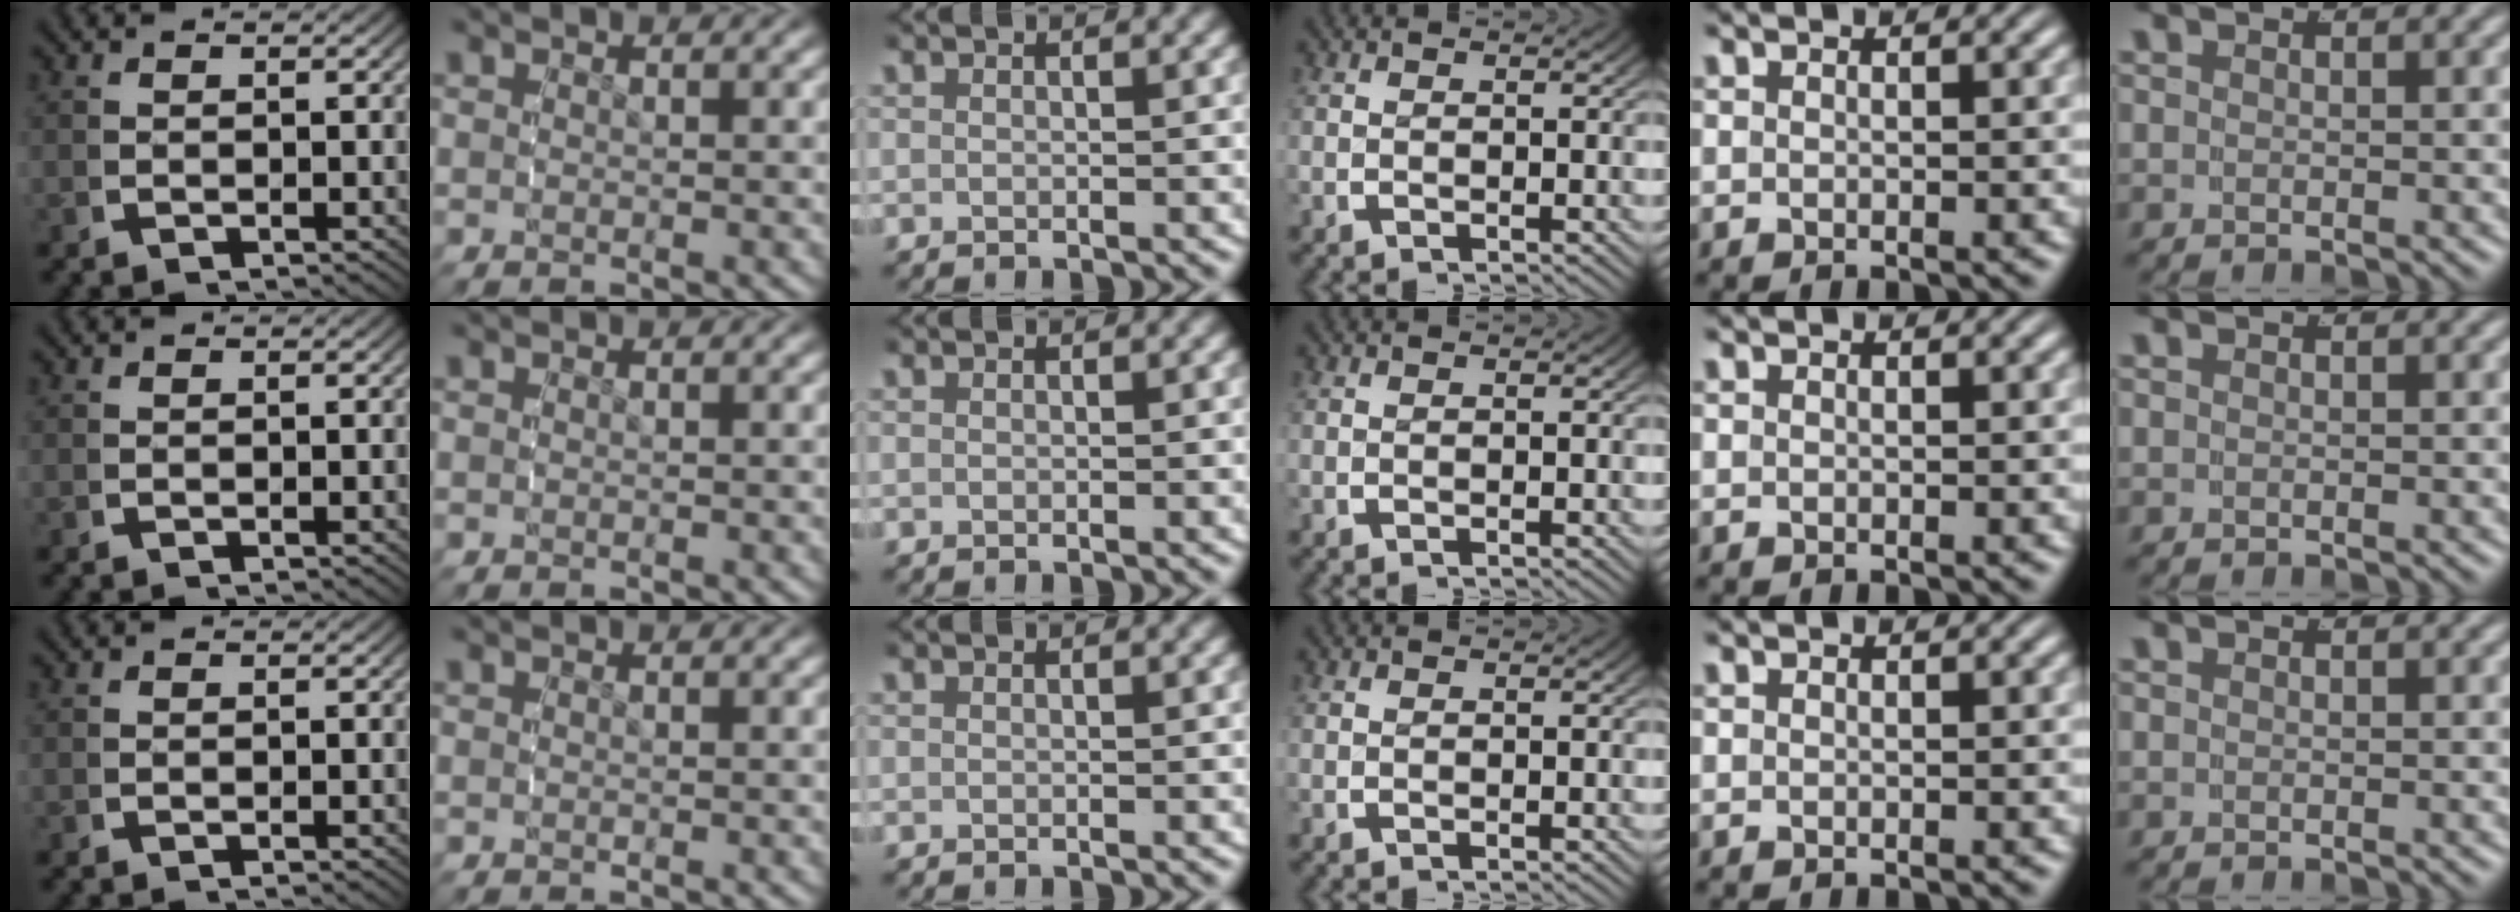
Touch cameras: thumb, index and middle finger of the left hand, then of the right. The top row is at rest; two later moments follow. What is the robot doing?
{"motion": "grasp_and_lifting", "object": "bowl"}